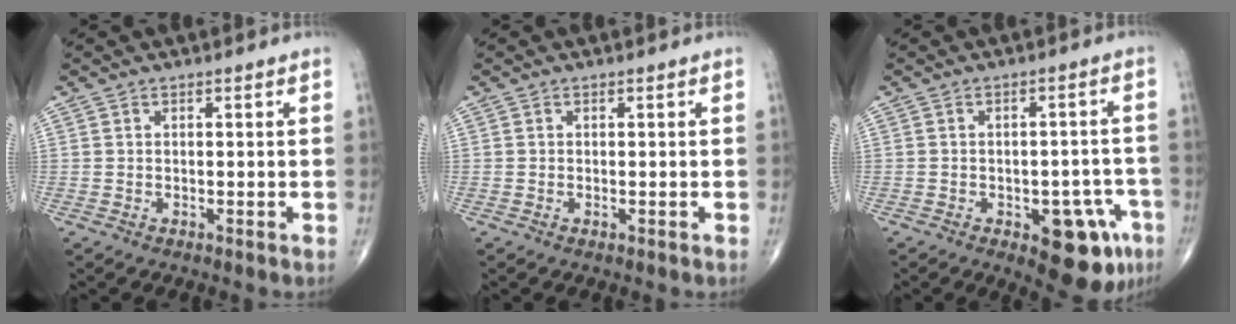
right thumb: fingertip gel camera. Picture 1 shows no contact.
{"total": 0.0}
{"total": 11.8, "force": [-5.4, 5.5, 8.9], "torque": [-0.071, 0.028, -0.059]}